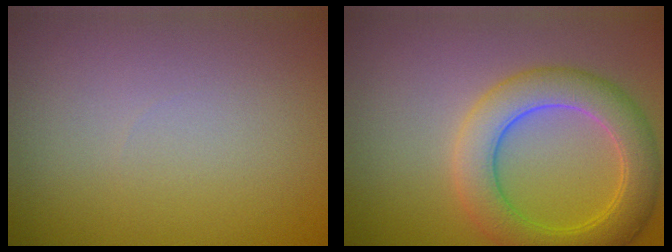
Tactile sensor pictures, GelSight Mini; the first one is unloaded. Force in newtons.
{"total": 5.8, "press": 5.8, "slide": 0.2}